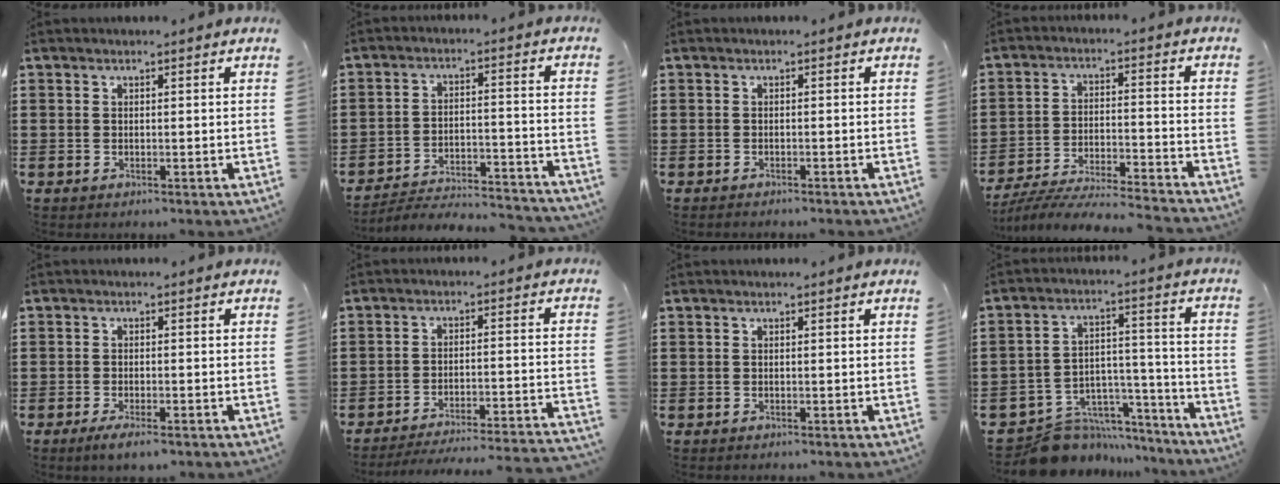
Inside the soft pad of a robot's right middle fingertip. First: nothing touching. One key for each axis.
{"total": 4.4, "fx": -4.2, "fy": 0.5, "fz": 1.2, "tx": -0.032, "ty": -0.001, "tz": -0.091}
{"total": 0.6, "fx": -0.6, "fy": 0.0, "fz": 0.0, "tx": -0.002, "ty": 0.000, "tz": -0.013}
{"total": 6.7, "fx": -6.4, "fy": 0.2, "fz": 1.8, "tx": -0.035, "ty": -0.003, "tz": -0.126}
{"total": 2.1, "fx": -1.5, "fy": 0.4, "fz": 1.5, "tx": -0.026, "ty": 0.001, "tz": -0.027}
{"total": 4.5, "fx": -4.2, "fy": -0.2, "fz": 1.6, "tx": -0.036, "ty": -0.014, "tz": -0.089}
{"total": 0.0}
{"total": 9.0, "fx": -8.0, "fy": 4.0, "fz": 1.2, "tx": -0.022, "ty": 0.025, "tz": -0.146}